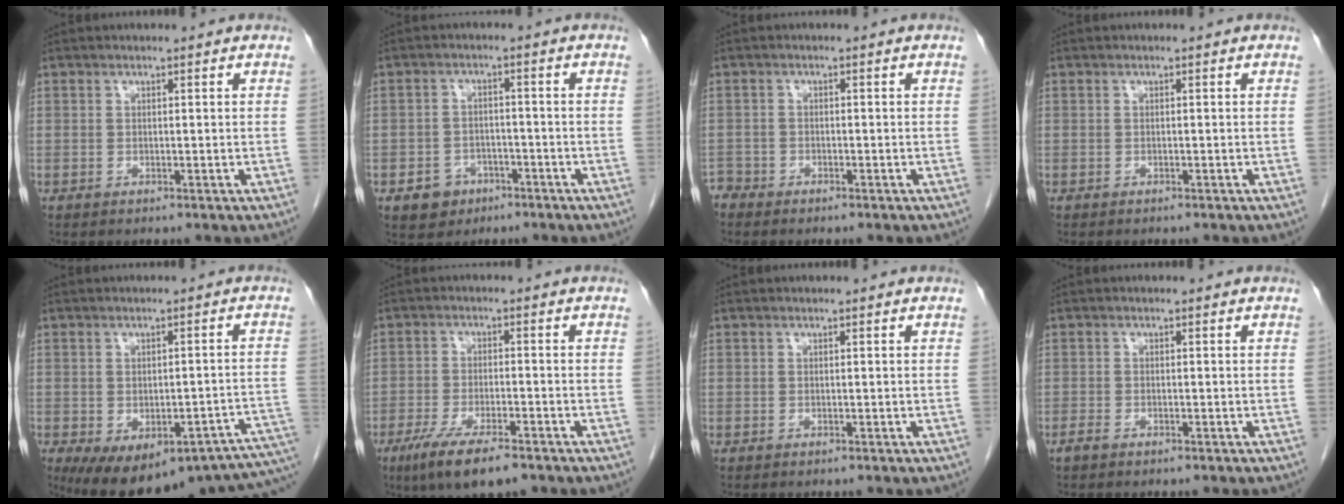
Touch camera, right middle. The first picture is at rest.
{"total": 4.6, "force": [-2.5, 3.7, 1.1], "torque": [-0.015, 0.010, -0.033]}
{"total": 2.2, "force": [-2.1, 0.7, -0.2], "torque": [0.001, -0.002, -0.042]}
{"total": 0.8, "force": [-0.7, 0.2, 0.2], "torque": [-0.010, -0.001, -0.011]}
{"total": 21.7, "force": [-13.5, 8.2, 14.8], "torque": [-0.167, 0.006, -0.146]}
{"total": 9.1, "force": [-6.2, 1.8, 6.4], "torque": [-0.118, -0.020, -0.100]}
{"total": 0.0}
{"total": 1.0, "force": [-0.8, 0.3, 0.6], "torque": [-0.018, -0.002, -0.015]}